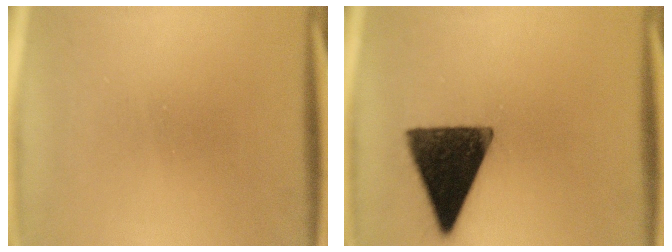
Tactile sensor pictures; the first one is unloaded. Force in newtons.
{"total": 14.8}